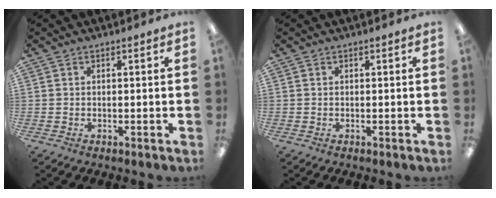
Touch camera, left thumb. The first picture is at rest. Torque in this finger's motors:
{"motor_torque": [0.00, 0.00, -0.04, 0.04, 0.00]}